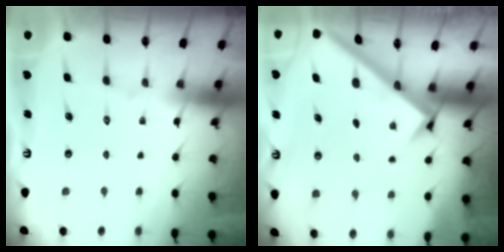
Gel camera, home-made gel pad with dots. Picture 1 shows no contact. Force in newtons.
{"total": 2.6, "press": 2.6, "slide": 0.3}